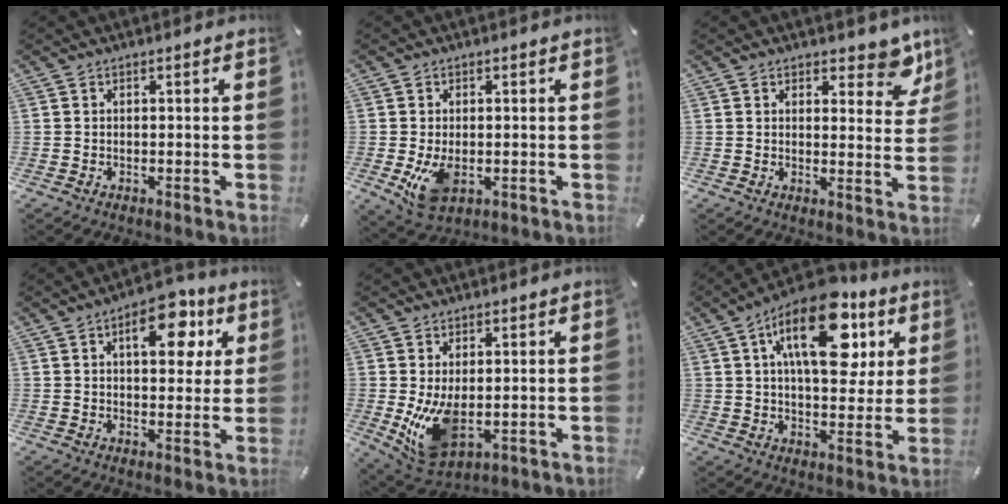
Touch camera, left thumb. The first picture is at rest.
{"total": 6.3, "force": [-0.7, 4.1, 4.8], "torque": [-0.092, -0.007, -0.012]}
{"total": 7.7, "force": [5.5, 4.0, 3.5], "torque": [-0.012, -0.041, 0.091]}
{"total": 12.1, "force": [4.8, 6.8, 8.7], "torque": [-0.099, -0.014, 0.074]}
{"total": 10.4, "force": [0.0, 6.4, 8.3], "torque": [-0.161, -0.018, 0.007]}
{"total": 20.1, "force": [8.6, 10.1, 15.1], "torque": [-0.220, -0.028, 0.141]}